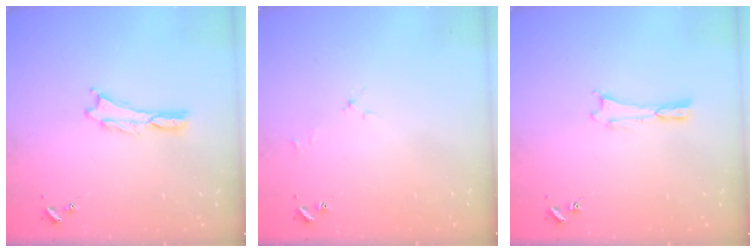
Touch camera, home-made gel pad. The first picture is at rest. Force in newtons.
{"total": 1.7, "press": 1.6, "slide": 0.3}
{"total": 0.0}